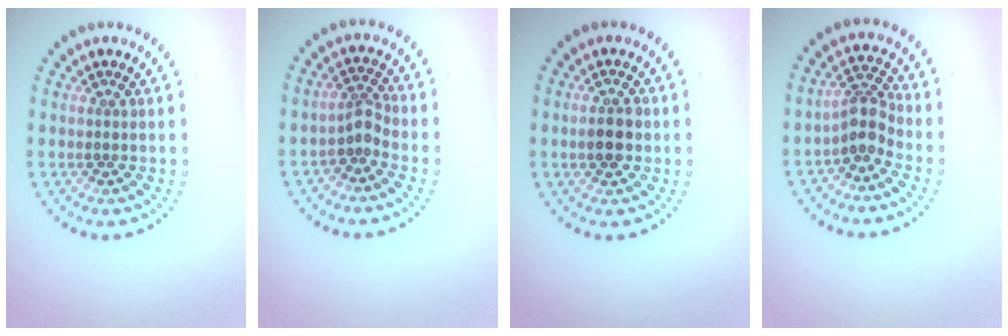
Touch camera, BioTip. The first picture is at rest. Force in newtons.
{"total": 1.9, "press": 1.4, "slide": 1.3}
{"total": 2.3, "press": 2.3, "slide": 0.2}
{"total": 2.7, "press": 2.1, "slide": 1.8}